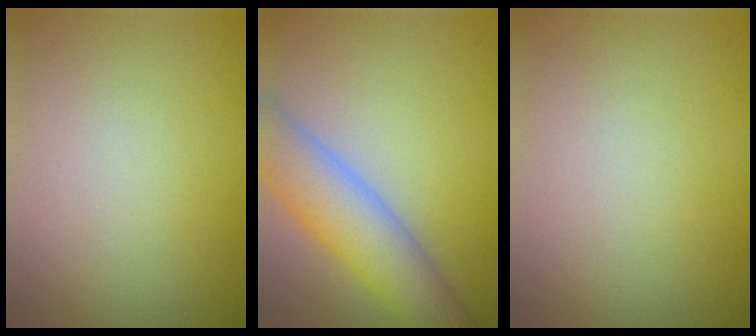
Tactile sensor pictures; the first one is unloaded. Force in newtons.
{"total": 6.4, "press": 6.4, "slide": 0.2}
{"total": 0.0}